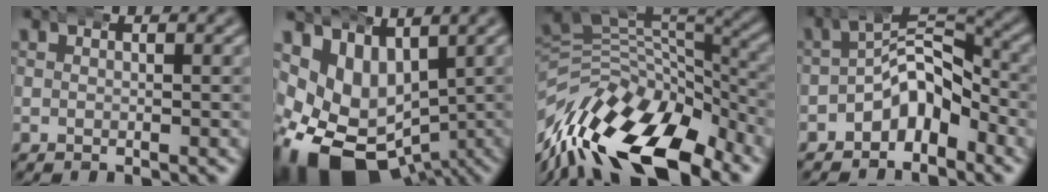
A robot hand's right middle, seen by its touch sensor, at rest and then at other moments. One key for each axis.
{"total": 14.4, "fx": -3.9, "fy": 11.0, "fz": 8.5, "tx": -0.182, "ty": -0.073, "tz": -0.036}
{"total": 13.0, "fx": -4.4, "fy": 8.2, "fz": 9.0, "tx": -0.150, "ty": -0.022, "tz": -0.063}
{"total": 6.3, "fx": -1.9, "fy": 4.0, "fz": 4.5, "tx": -0.043, "ty": 0.004, "tz": -0.039}